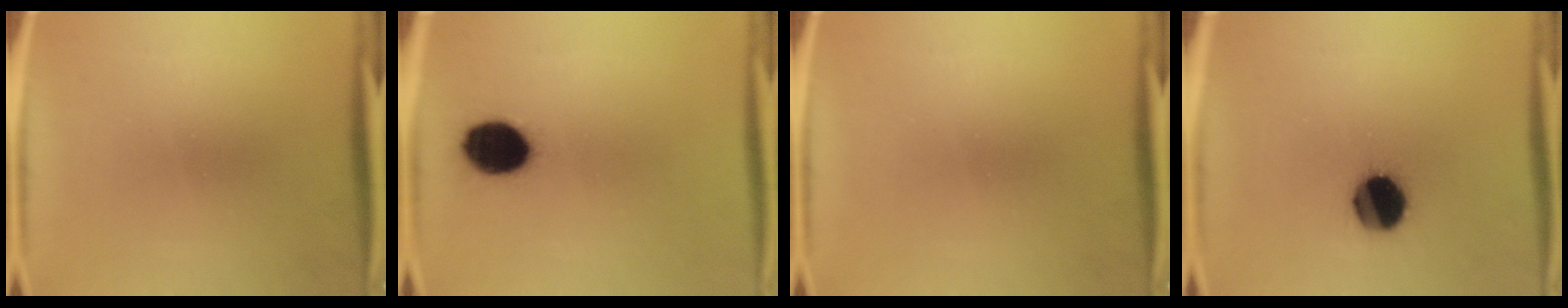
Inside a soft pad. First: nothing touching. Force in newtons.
{"total": 10.7}
{"total": 0.0}
{"total": 11.5}